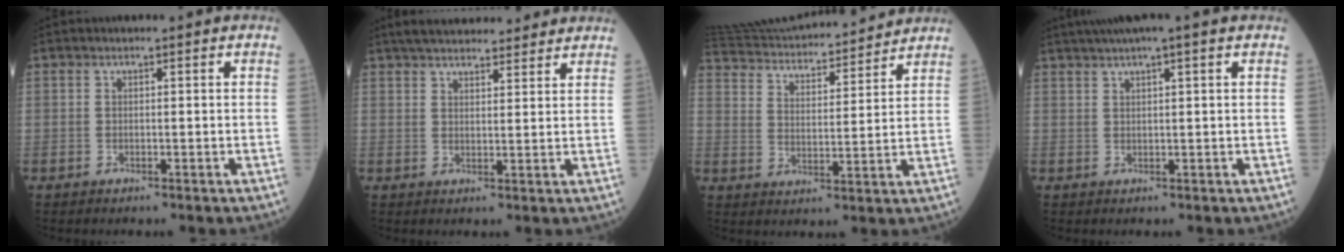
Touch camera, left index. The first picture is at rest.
{"total": 13.4, "force": [11.9, 3.1, 5.2], "torque": [-0.068, 0.032, 0.164]}
{"total": 20.6, "force": [19.3, 3.1, 6.3], "torque": [-0.118, 0.018, 0.286]}
{"total": 5.2, "force": [3.7, -0.7, 3.5], "torque": [-0.057, 0.027, 0.061]}